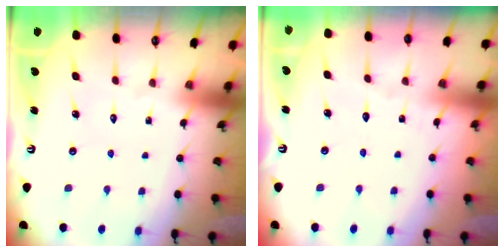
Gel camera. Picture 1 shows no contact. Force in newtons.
{"total": 2.0, "press": 2.0, "slide": 0.2}